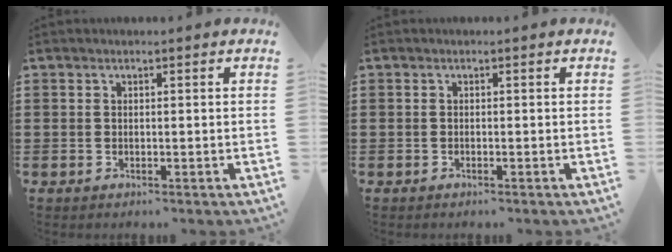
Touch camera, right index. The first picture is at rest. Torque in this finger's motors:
{"motor_torque": [0.18, -0.17, 0.01, 0.02]}